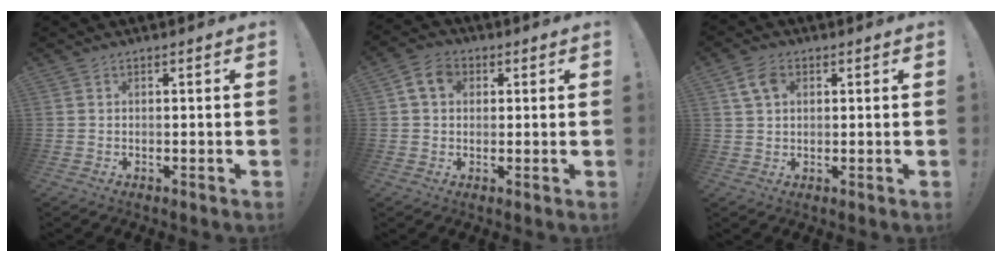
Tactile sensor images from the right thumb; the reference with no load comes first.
{"total": 6.9, "force": [2.2, 5.2, 3.9], "torque": [-0.059, 0.004, 0.042]}
{"total": 6.1, "force": [2.2, 4.2, 3.9], "torque": [-0.070, 0.008, 0.045]}